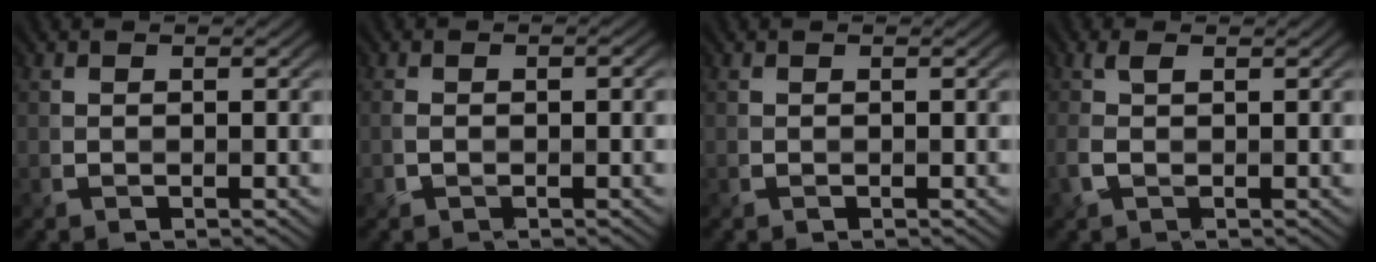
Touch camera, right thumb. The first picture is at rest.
{"total": 1.6, "force": [-0.5, 0.7, 1.4], "torque": [-0.025, 0.000, -0.008]}
{"total": 0.0}
{"total": 1.9, "force": [0.1, 0.5, 1.8], "torque": [-0.044, 0.004, 0.000]}